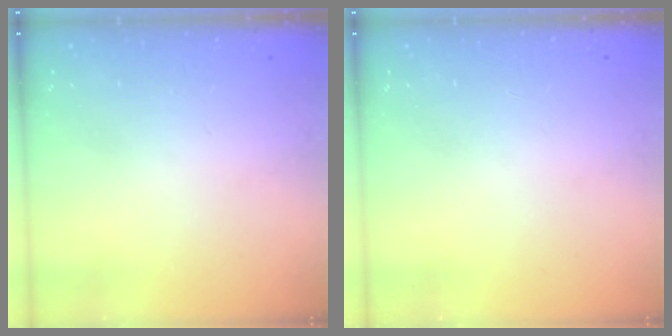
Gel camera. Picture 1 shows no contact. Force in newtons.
{"total": 0.0}